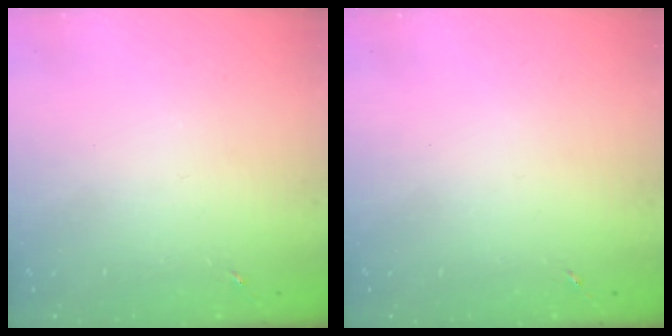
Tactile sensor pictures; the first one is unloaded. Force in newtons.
{"total": 0.0}